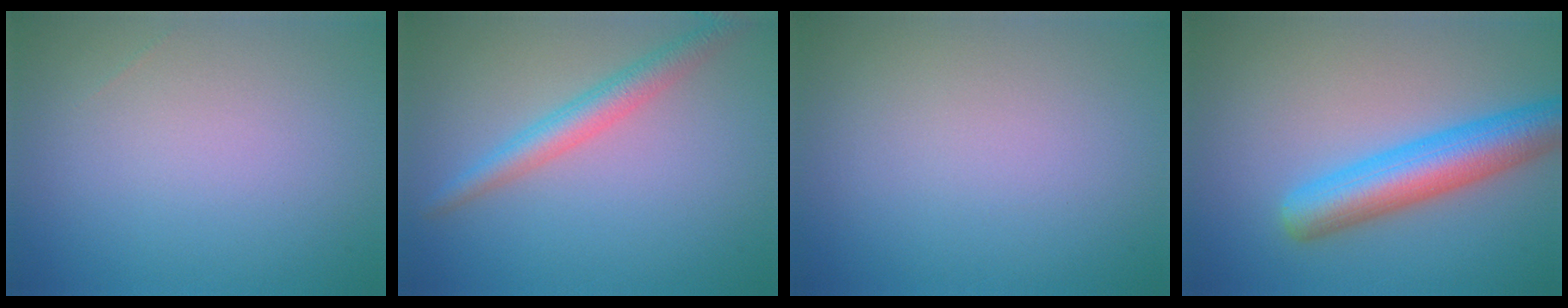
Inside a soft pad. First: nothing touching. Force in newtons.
{"total": 3.2, "press": 3.2, "slide": 0.1}
{"total": 0.0}
{"total": 6.3, "press": 6.2, "slide": 0.3}